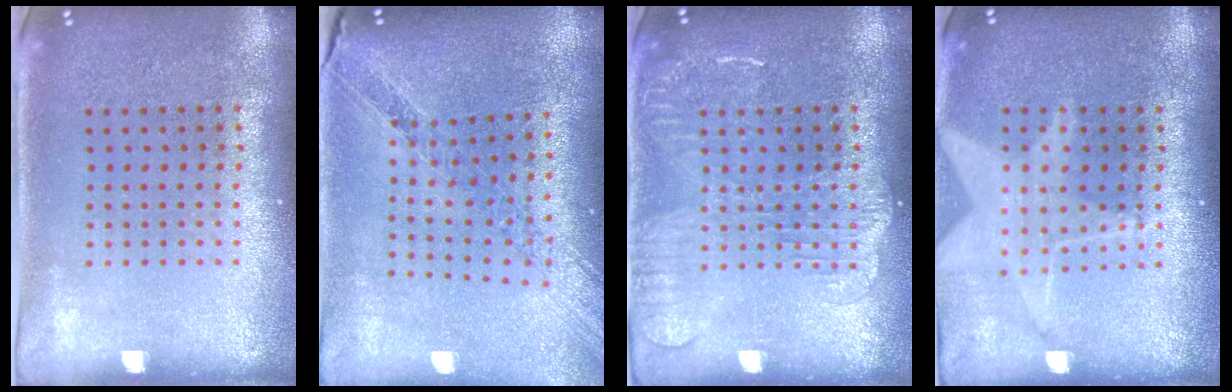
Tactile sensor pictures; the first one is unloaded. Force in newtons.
{"total": 1.2, "press": 1.2, "slide": 0.1}
{"total": 2.8, "press": 2.7, "slide": 0.4}
{"total": 1.7, "press": 1.4, "slide": 1.0}